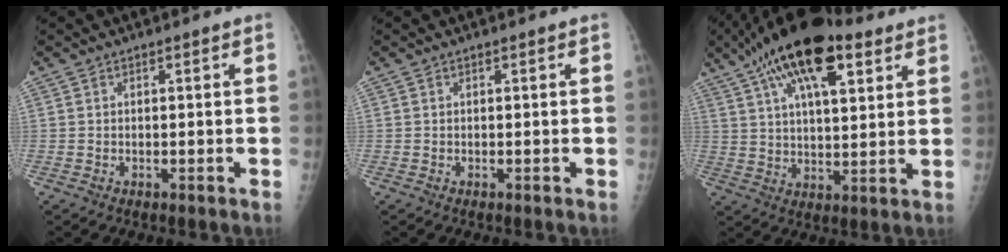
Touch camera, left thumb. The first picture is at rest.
{"total": 0.0}
{"total": 17.7, "force": [9.7, 7.0, 13.0], "torque": [-0.207, -0.007, 0.163]}